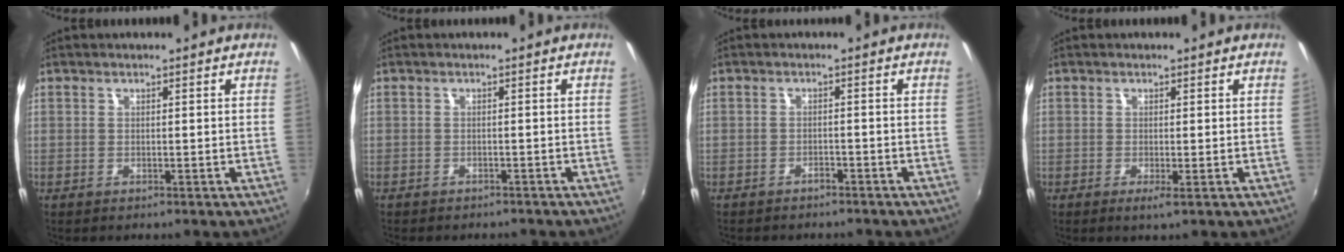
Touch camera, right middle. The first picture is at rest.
{"total": 2.8, "force": [-2.5, 0.9, 0.8], "torque": [-0.023, -0.012, -0.035]}
{"total": 2.7, "force": [-2.4, 0.9, 0.7], "torque": [-0.024, -0.007, -0.036]}
{"total": 1.2, "force": [-0.4, 0.0, 1.2], "torque": [-0.024, -0.006, -0.007]}